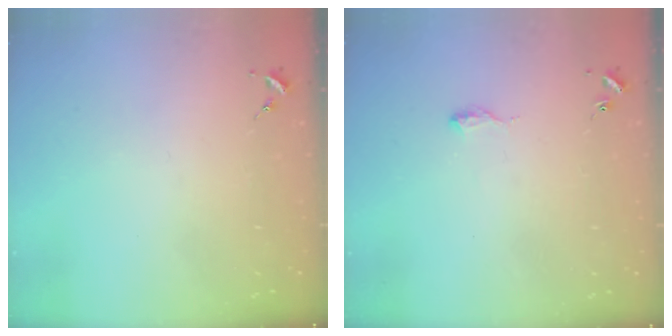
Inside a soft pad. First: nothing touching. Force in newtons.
{"total": 6.3, "press": 6.2, "slide": 0.8}